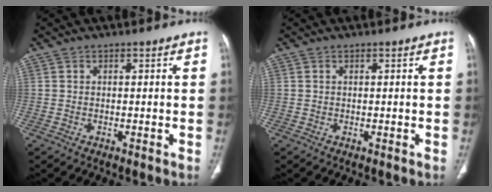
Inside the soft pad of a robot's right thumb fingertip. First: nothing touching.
{"total": 0.0}